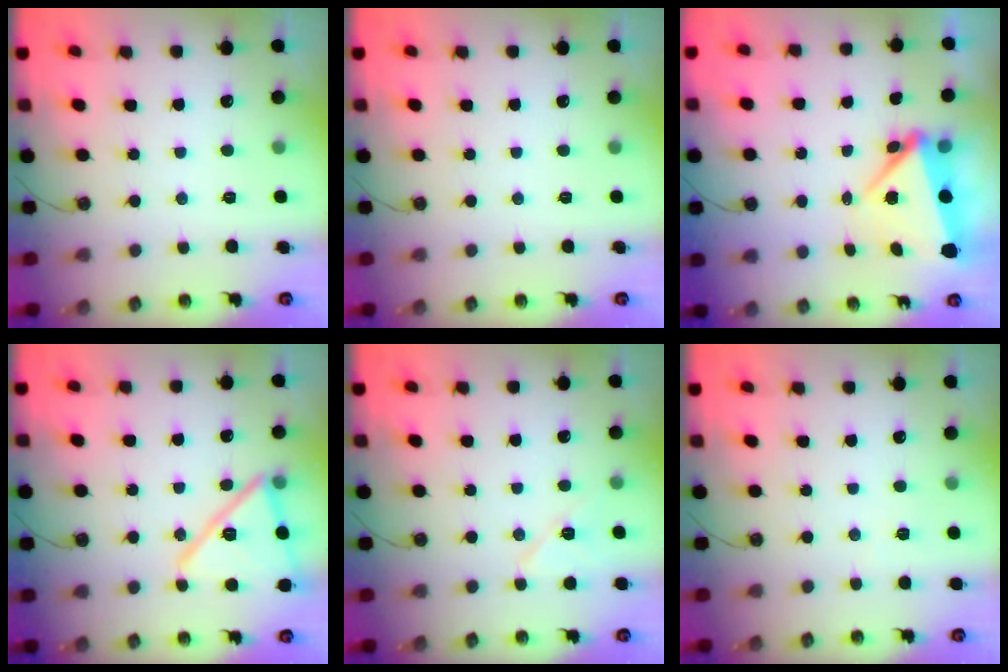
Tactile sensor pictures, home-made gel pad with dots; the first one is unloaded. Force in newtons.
{"total": 0.0}
{"total": 5.7, "press": 5.3, "slide": 2.0}
{"total": 16.7, "press": 16.7, "slide": 0.7}
{"total": 7.8, "press": 7.8, "slide": 0.7}
{"total": 2.7, "press": 2.5, "slide": 1.1}